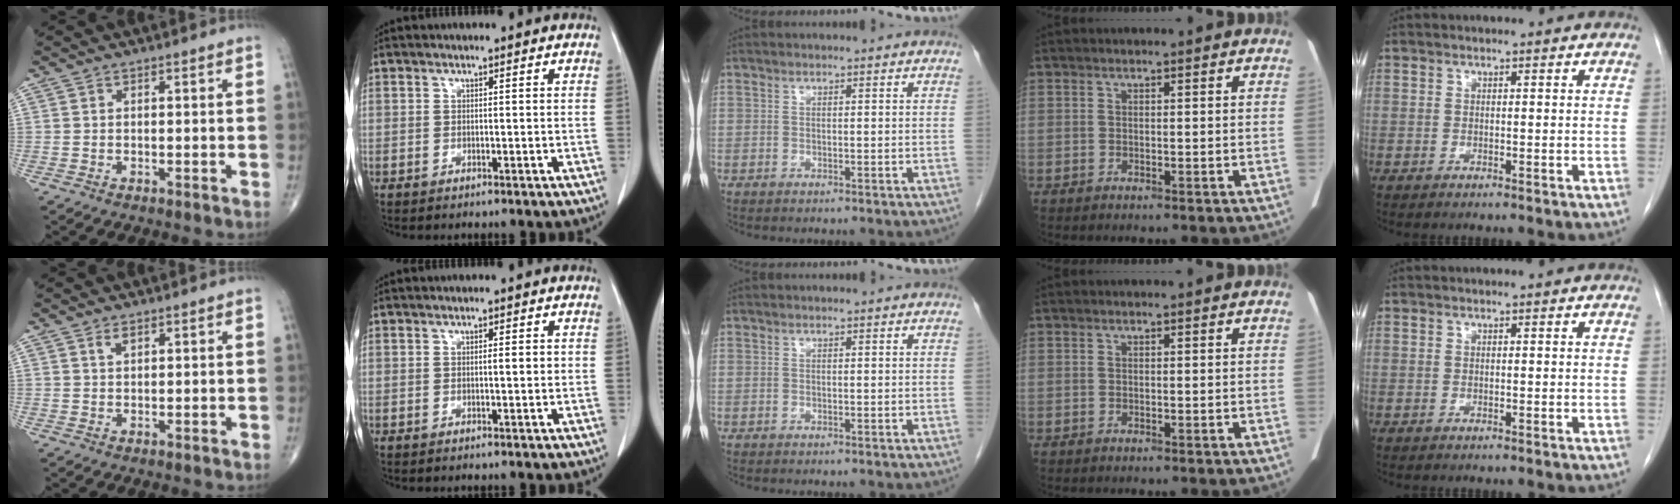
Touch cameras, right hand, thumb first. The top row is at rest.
{"thumb": {"total": 1.5, "force": [0.9, 0.7, 0.9], "torque": [-0.013, -0.001, 0.018]}, "index": {"total": 1.0, "force": [0.0, 0.2, 1.0], "torque": [-0.014, 0.001, 0.000]}}